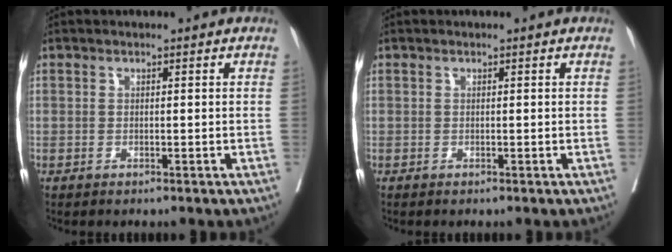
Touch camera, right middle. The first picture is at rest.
{"total": 0.0}